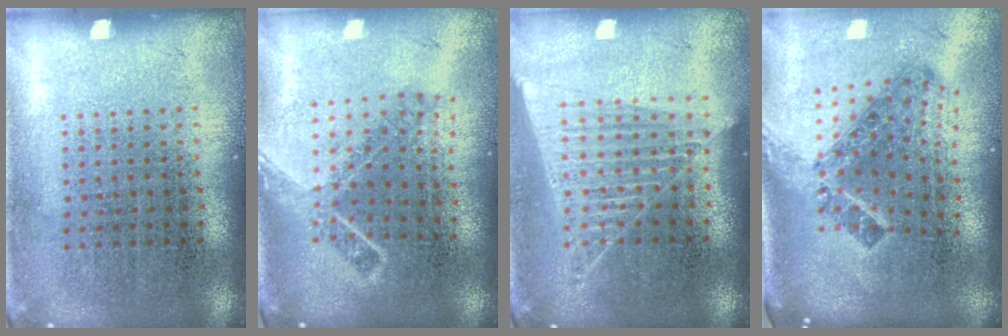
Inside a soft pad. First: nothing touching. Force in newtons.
{"total": 1.8, "press": 1.3, "slide": 1.3}
{"total": 1.5, "press": 1.4, "slide": 0.5}
{"total": 1.8, "press": 1.3, "slide": 1.3}